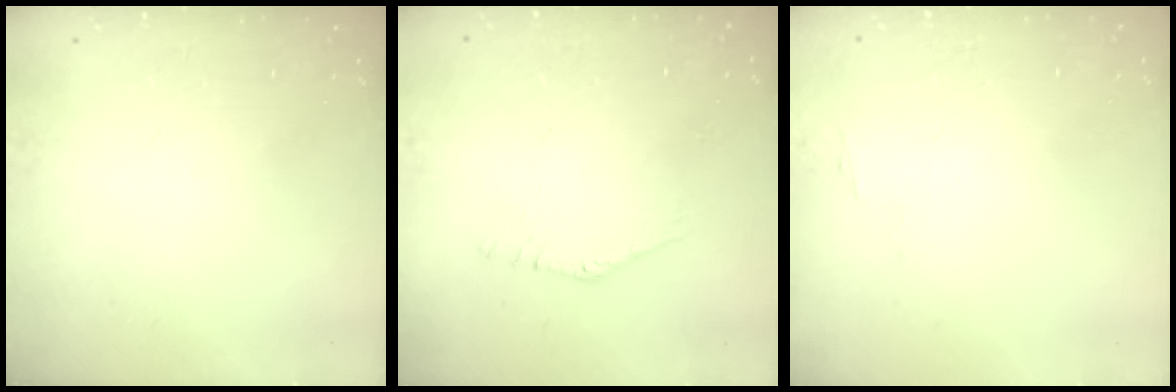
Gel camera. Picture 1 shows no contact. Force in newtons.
{"total": 2.4, "press": 2.4, "slide": 0.1}
{"total": 0.8, "press": 0.6, "slide": 0.4}